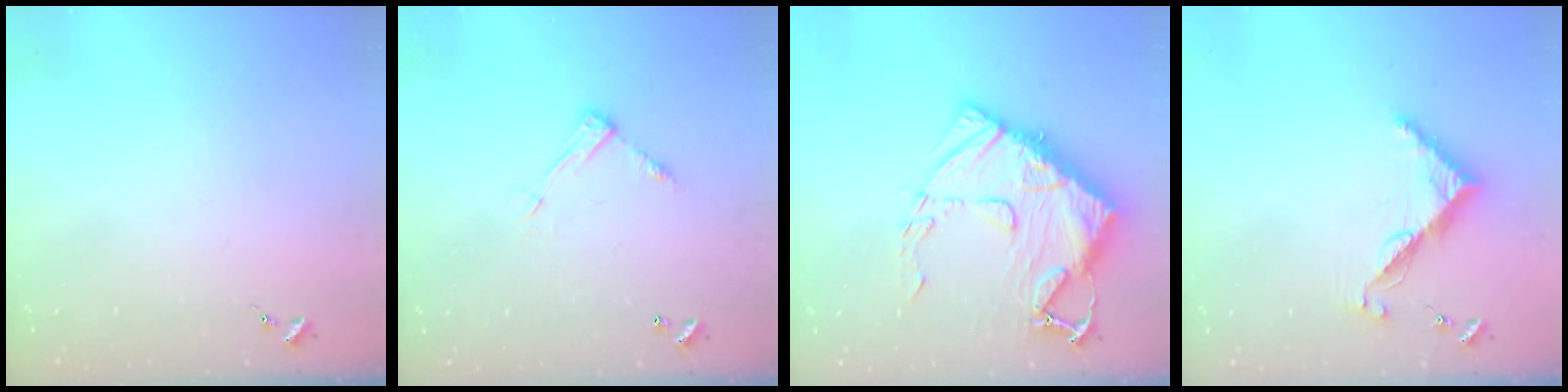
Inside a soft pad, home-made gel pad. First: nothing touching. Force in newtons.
{"total": 7.9, "press": 7.9, "slide": 0.3}
{"total": 18.3, "press": 18.2, "slide": 2.1}
{"total": 7.8, "press": 7.8, "slide": 0.6}